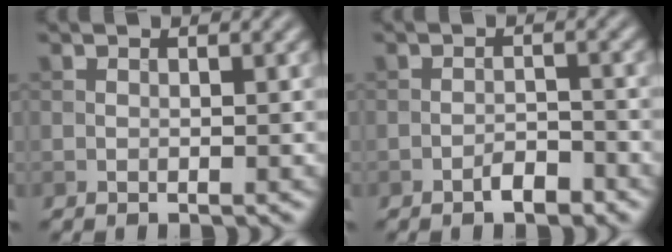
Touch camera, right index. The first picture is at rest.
{"total": 2.1, "force": [-1.5, 0.7, 1.3], "torque": [-0.016, 0.006, -0.027]}